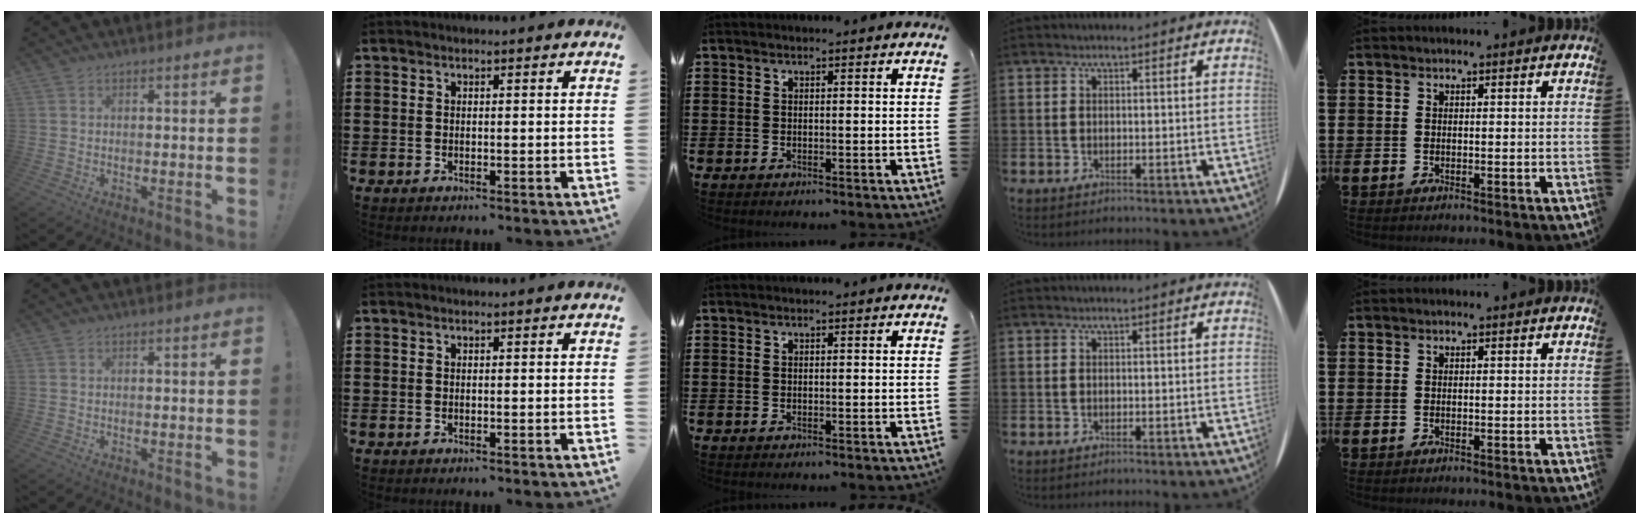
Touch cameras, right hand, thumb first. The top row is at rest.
{}